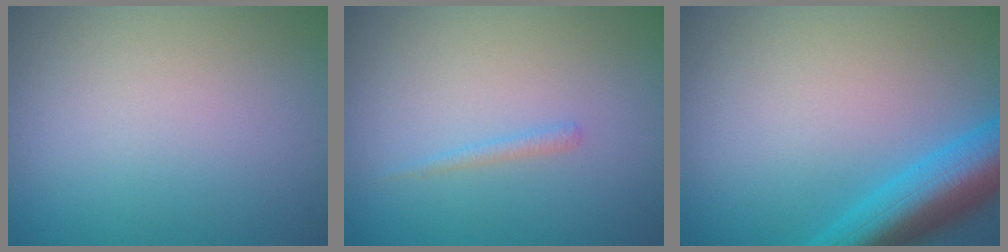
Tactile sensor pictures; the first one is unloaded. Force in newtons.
{"total": 0.7, "press": 0.7, "slide": 0.1}
{"total": 7.5, "press": 7.5, "slide": 0.4}